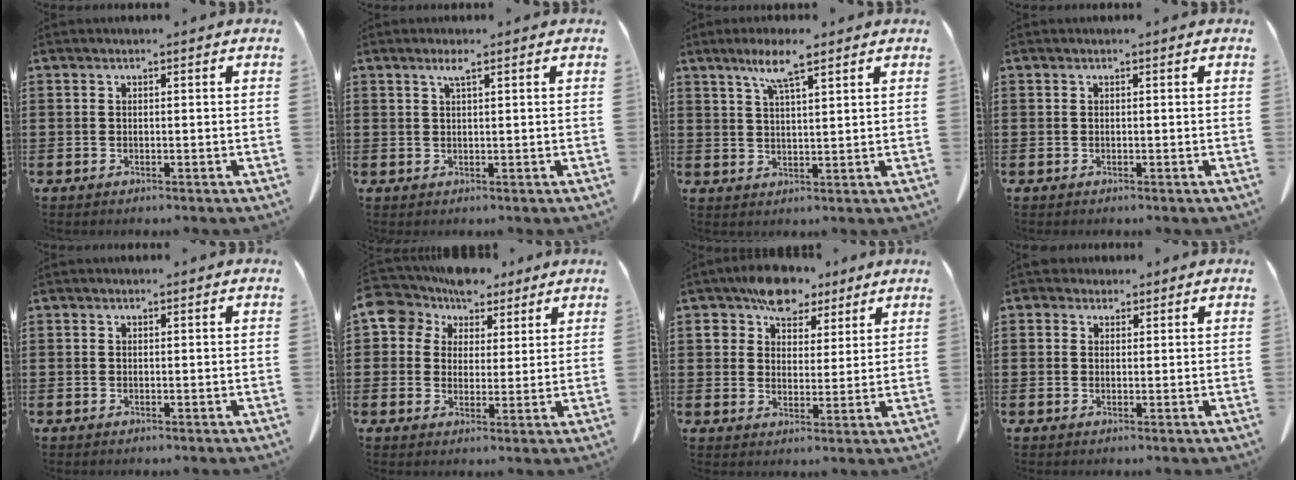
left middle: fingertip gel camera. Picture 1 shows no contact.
{"total": 1.9, "force": [1.1, 0.2, 1.5], "torque": [-0.032, 0.002, 0.019]}
{"total": 5.8, "force": [4.0, 0.6, 4.2], "torque": [-0.092, 0.000, 0.067]}
{"total": 0.0}
{"total": 0.0}
{"total": 8.1, "force": [5.7, 5.4, 2.0], "torque": [-0.072, -0.012, 0.106]}
{"total": 7.6, "force": [5.8, 4.4, 2.5], "torque": [-0.068, 0.002, 0.107]}
{"total": 2.1, "force": [1.6, 1.2, 0.3], "torque": [-0.012, 0.007, 0.033]}